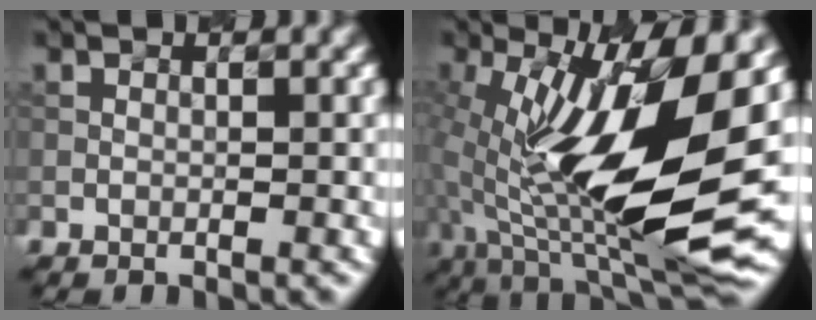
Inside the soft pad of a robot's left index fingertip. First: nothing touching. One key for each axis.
{"total": 15.0, "fx": -0.5, "fy": 5.9, "fz": 13.7, "tx": -0.247, "ty": -0.013, "tz": -0.011}